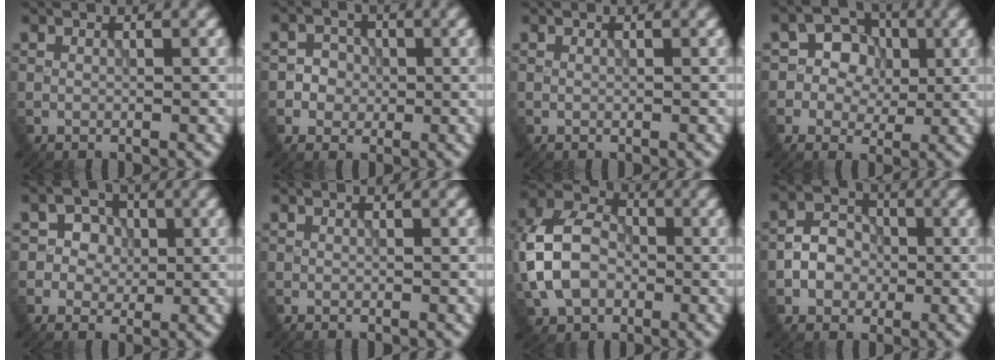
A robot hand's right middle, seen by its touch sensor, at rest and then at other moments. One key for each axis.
{"total": 2.5, "fx": -0.4, "fy": 2.4, "fz": 0.6, "tx": 0.008, "ty": 0.004, "tz": -0.020}
{"total": 0.0}
{"total": 4.5, "fx": 0.4, "fy": 3.9, "fz": 2.2, "tx": -0.025, "ty": 0.008, "tz": -0.012}
{"total": 3.3, "fx": 0.4, "fy": 3.1, "fz": 1.2, "tx": -0.013, "ty": 0.003, "tz": -0.001}
{"total": 0.0}
{"total": 8.5, "fx": -1.2, "fy": 6.3, "fz": 5.7, "tx": -0.125, "ty": 0.012, "tz": -0.038}
{"total": 3.5, "fx": -0.8, "fy": 3.0, "fz": 1.8, "tx": -0.025, "ty": 0.005, "tz": -0.018}